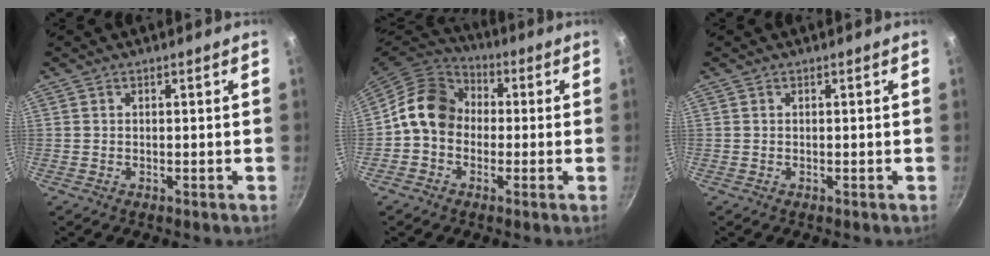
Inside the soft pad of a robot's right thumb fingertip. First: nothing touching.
{"total": 11.4, "force": [0.0, 9.4, 6.4], "torque": [-0.076, 0.031, -0.024]}
{"total": 0.0}